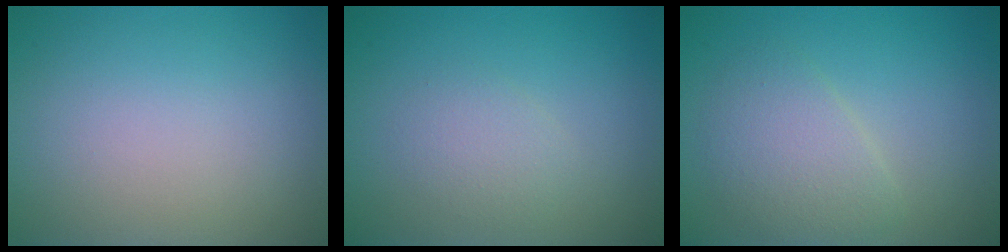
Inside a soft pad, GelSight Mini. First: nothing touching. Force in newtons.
{"total": 1.6, "press": 1.6, "slide": 0.1}
{"total": 3.2, "press": 3.2, "slide": 0.0}